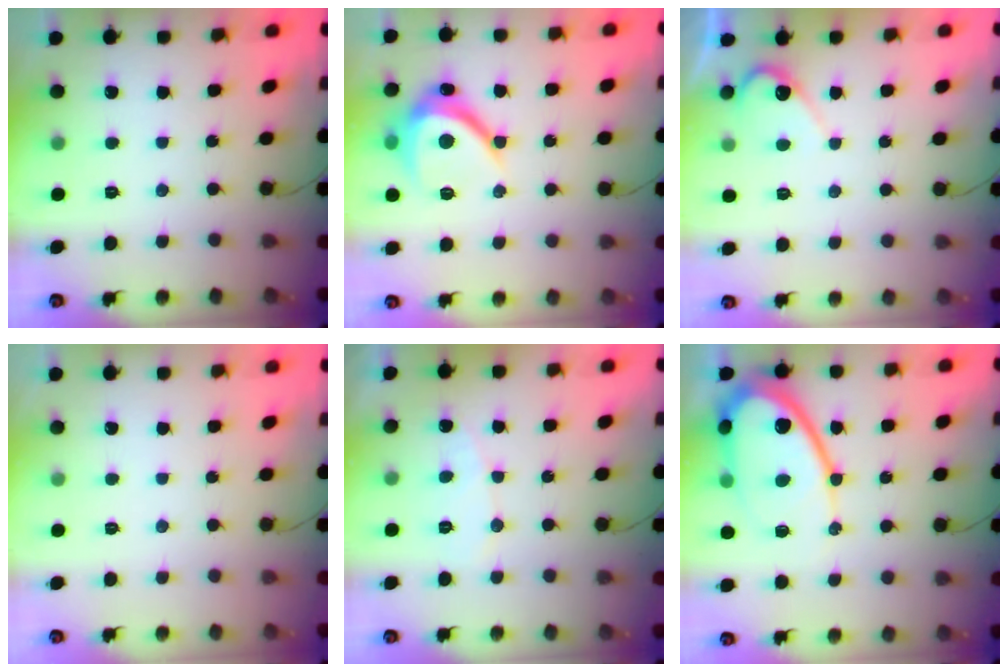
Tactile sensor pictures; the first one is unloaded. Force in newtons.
{"total": 10.5, "press": 10.5, "slide": 0.7}
{"total": 5.5, "press": 5.5, "slide": 0.3}
{"total": 0.0}
{"total": 5.2, "press": 5.2, "slide": 0.4}
{"total": 16.8, "press": 16.7, "slide": 1.6}